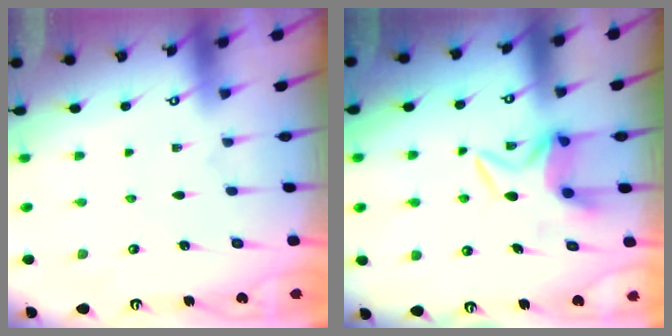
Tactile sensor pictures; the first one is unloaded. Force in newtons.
{"total": 6.1, "press": 6.1, "slide": 0.6}